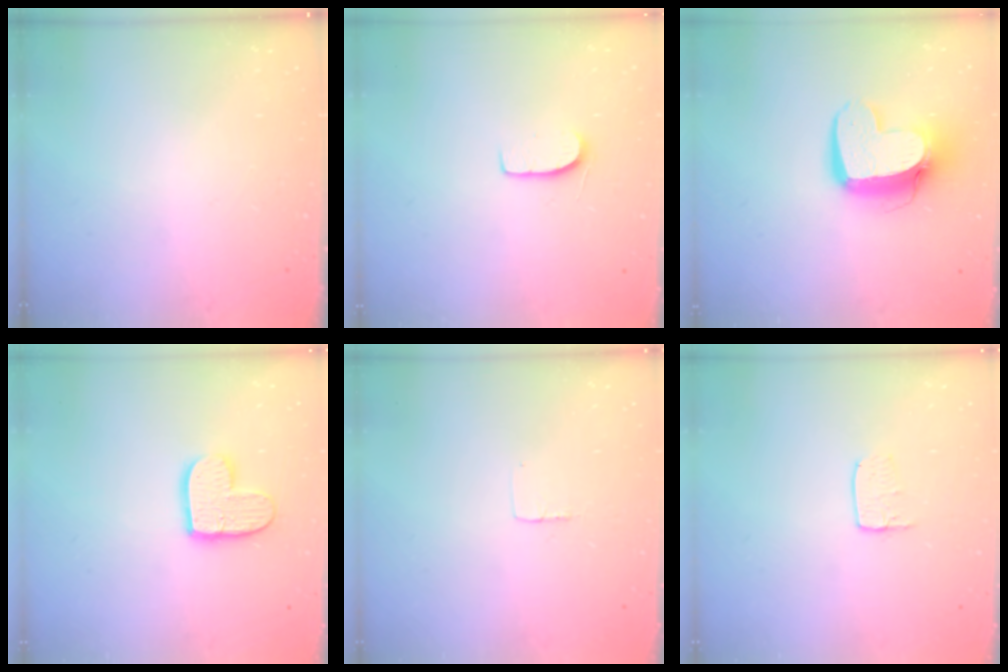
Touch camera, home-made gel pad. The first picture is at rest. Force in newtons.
{"total": 7.1, "press": 7.1, "slide": 0.6}
{"total": 13.0, "press": 12.9, "slide": 1.4}
{"total": 11.0, "press": 10.9, "slide": 0.9}
{"total": 2.3, "press": 2.3, "slide": 0.1}
{"total": 5.4, "press": 5.4, "slide": 0.3}